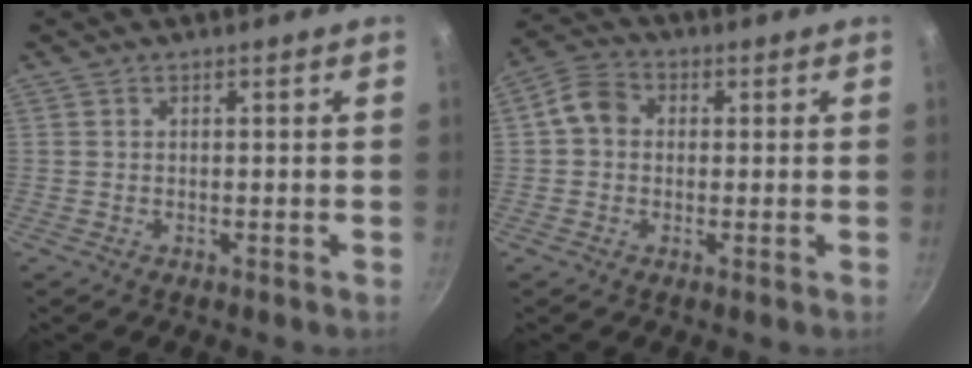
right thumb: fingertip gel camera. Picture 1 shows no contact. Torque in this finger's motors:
{"motor_torque": [-0.07, 0.09, -0.14, -0.16, 0.19]}